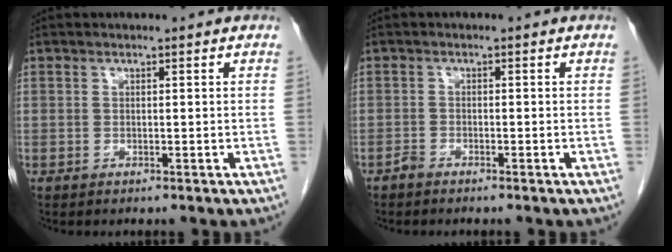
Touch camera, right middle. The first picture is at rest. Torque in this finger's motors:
{"motor_torque": [-0.30, -0.14, 0.00, -0.01]}